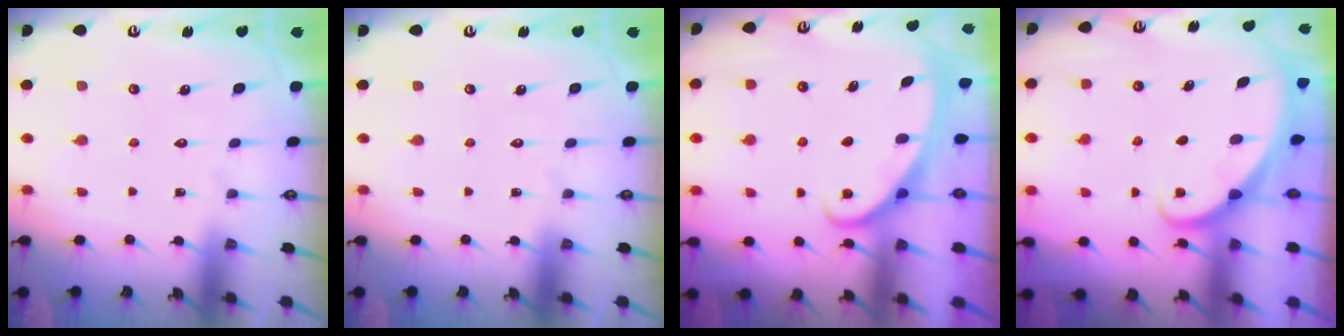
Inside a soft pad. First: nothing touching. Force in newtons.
{"total": 0.0}
{"total": 2.8, "press": 2.8, "slide": 0.4}
{"total": 1.8, "press": 1.7, "slide": 0.1}